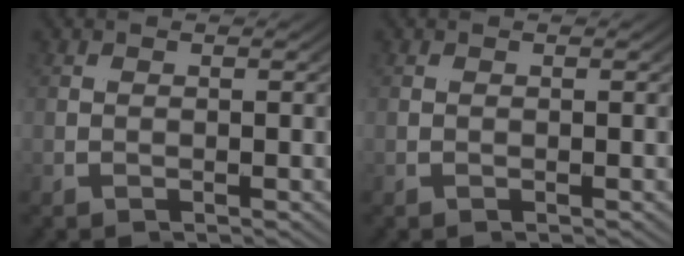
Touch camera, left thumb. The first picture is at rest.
{"total": 0.0}